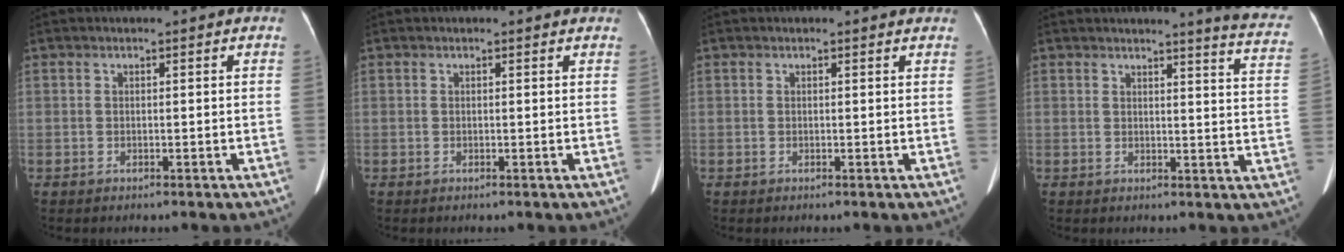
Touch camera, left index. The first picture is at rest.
{"total": 0.9, "force": [0.9, 0.0, 0.0], "torque": [-0.010, 0.002, 0.006]}
{"total": 1.4, "force": [1.4, 0.1, 0.1], "torque": [-0.010, 0.001, 0.008]}
{"total": 9.5, "force": [8.8, -0.5, 3.6], "torque": [-0.026, -0.061, 0.073]}